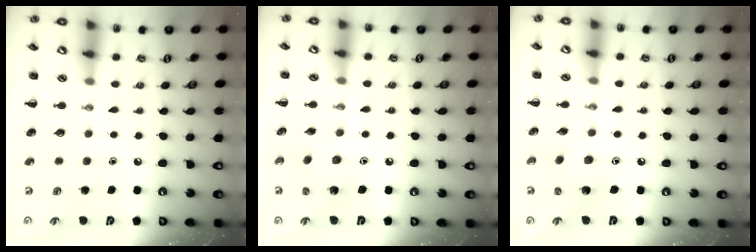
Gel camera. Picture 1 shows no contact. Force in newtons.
{"total": 3.9, "press": 3.8, "slide": 1.1}
{"total": 3.9, "press": 3.8, "slide": 1.1}